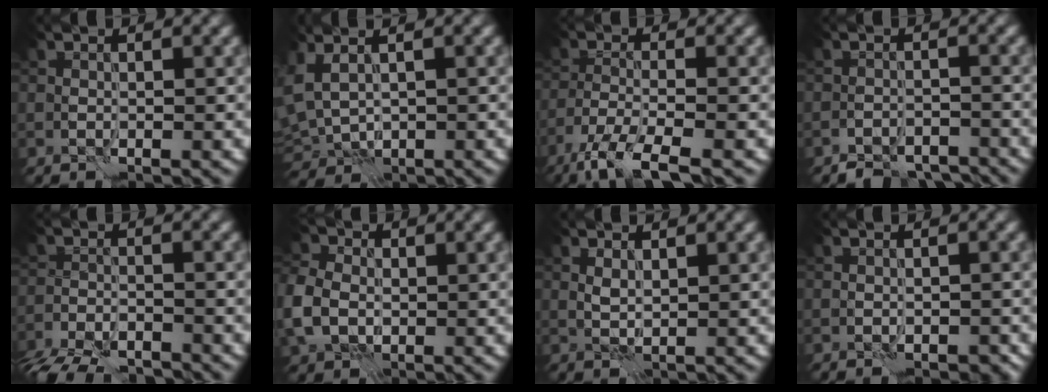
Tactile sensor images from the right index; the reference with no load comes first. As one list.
[{"total": 3.9, "force": [0.5, 2.5, 2.9], "torque": [-0.064, -0.006, 0.031]}, {"total": 6.1, "force": [-4.4, 1.2, 4.0], "torque": [-0.073, -0.010, -0.086]}, {"total": 3.7, "force": [-3.5, 1.2, 0.5], "torque": [-0.001, -0.002, -0.058]}, {"total": 6.7, "force": [-6.2, 1.7, 1.9], "torque": [-0.035, -0.020, -0.107]}, {"total": 5.7, "force": [-0.8, 4.6, 3.3], "torque": [-0.099, -0.008, -0.022]}, {"total": 0.9, "force": [0.8, 0.3, 0.4], "torque": [-0.013, -0.001, 0.017]}, {"total": 1.2, "force": [-0.8, 0.7, 0.4], "torque": [-0.009, 0.002, -0.009]}]